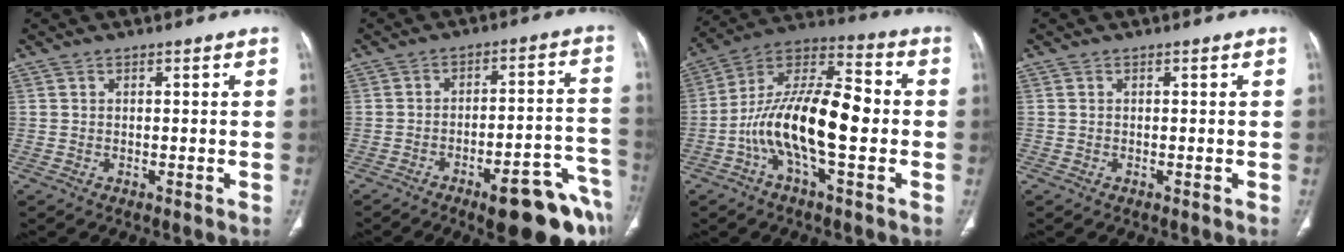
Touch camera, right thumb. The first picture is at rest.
{"total": 16.8, "force": [-10.2, 4.1, 12.7], "torque": [-0.100, 0.071, -0.136]}
{"total": 18.3, "force": [-3.1, 7.0, 16.6], "torque": [-0.295, 0.042, -0.062]}
{"total": 0.0}